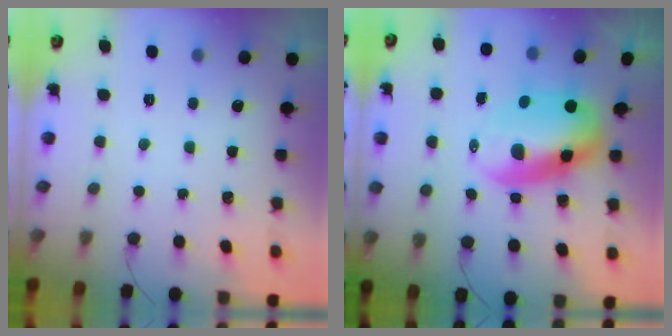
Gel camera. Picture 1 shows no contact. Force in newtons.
{"total": 9.8, "press": 9.6, "slide": 2.4}